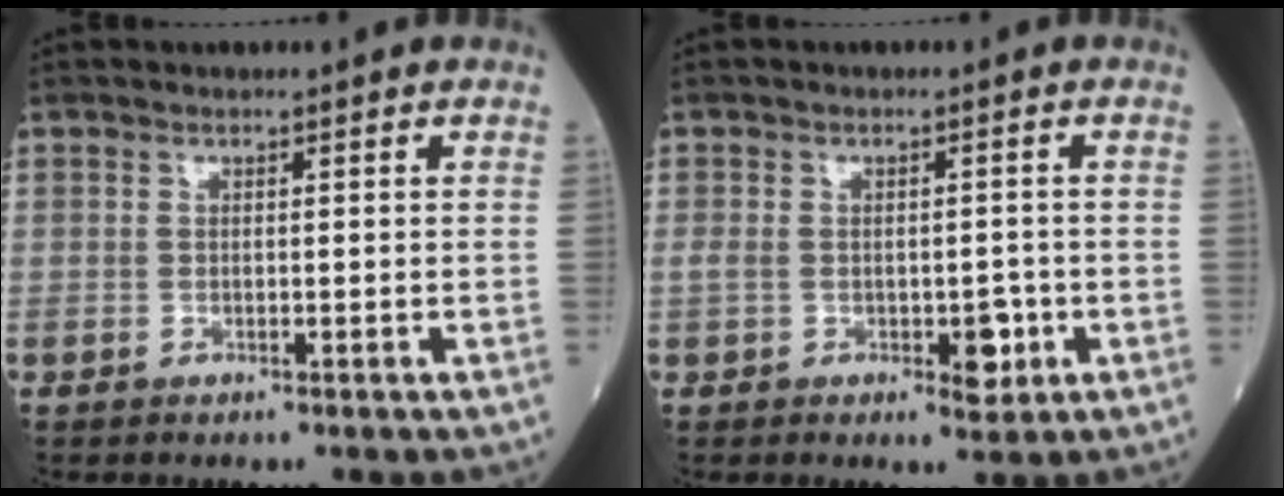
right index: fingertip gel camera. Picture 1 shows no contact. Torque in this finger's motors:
{"motor_torque": [0.72, -0.11, 0.34, 0.06]}